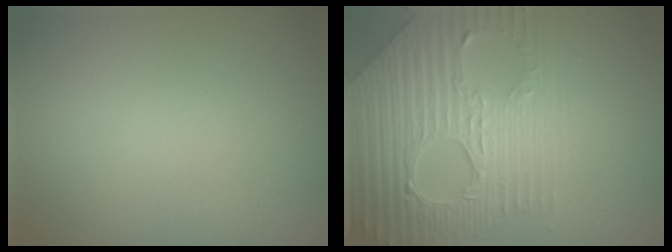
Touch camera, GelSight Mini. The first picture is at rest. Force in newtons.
{"total": 8.4, "press": 5.8, "slide": 6.1}